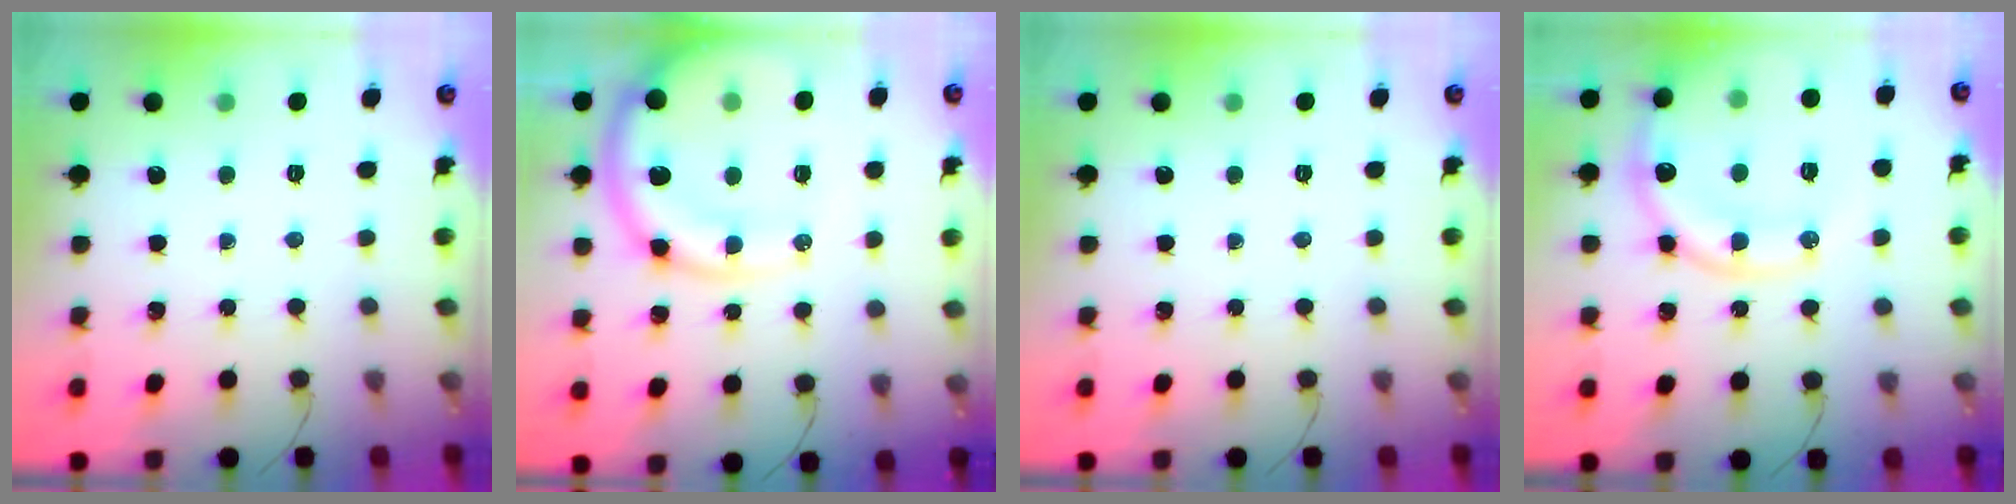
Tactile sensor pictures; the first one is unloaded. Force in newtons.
{"total": 15.3, "press": 14.8, "slide": 3.8}
{"total": 0.0}
{"total": 16.7, "press": 16.4, "slide": 2.8}